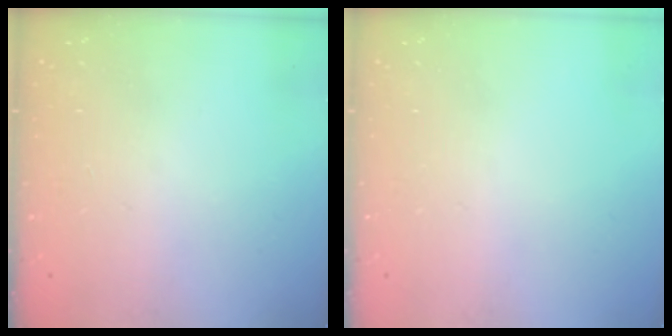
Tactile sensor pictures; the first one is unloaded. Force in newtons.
{"total": 0.0}